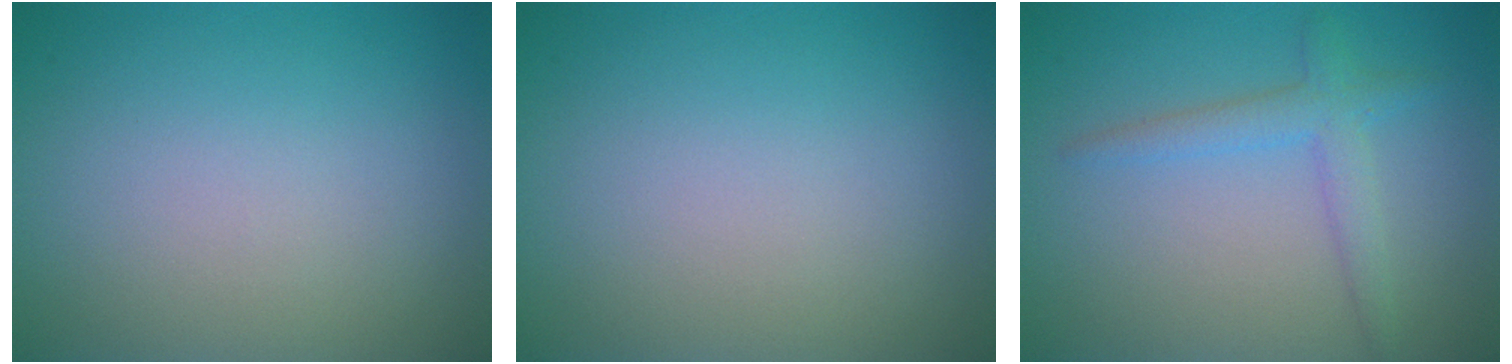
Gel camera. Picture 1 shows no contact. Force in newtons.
{"total": 0.0}
{"total": 2.5, "press": 2.5, "slide": 0.1}